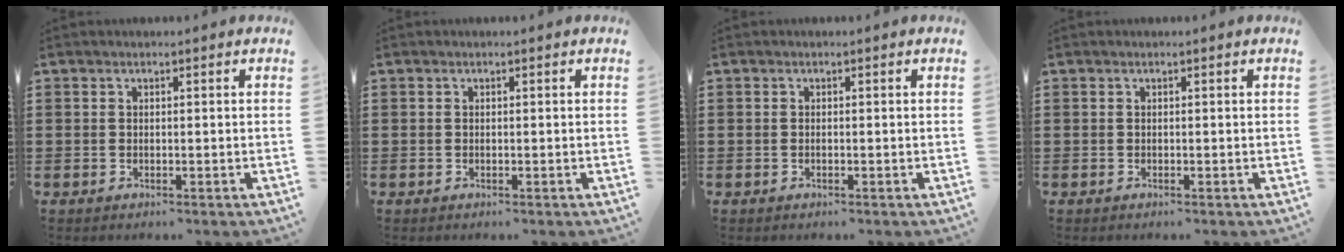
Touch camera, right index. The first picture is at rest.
{"total": 0.0}
{"total": 0.0}
{"total": 0.0}